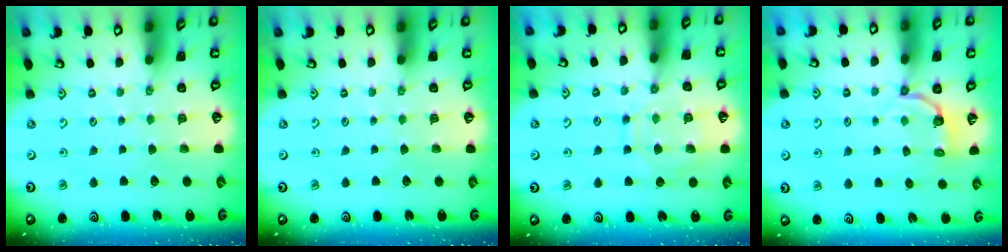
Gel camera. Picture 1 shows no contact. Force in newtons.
{"total": 0.0}
{"total": 12.1, "press": 12.0, "slide": 1.0}
{"total": 3.5, "press": 1.7, "slide": 3.1}